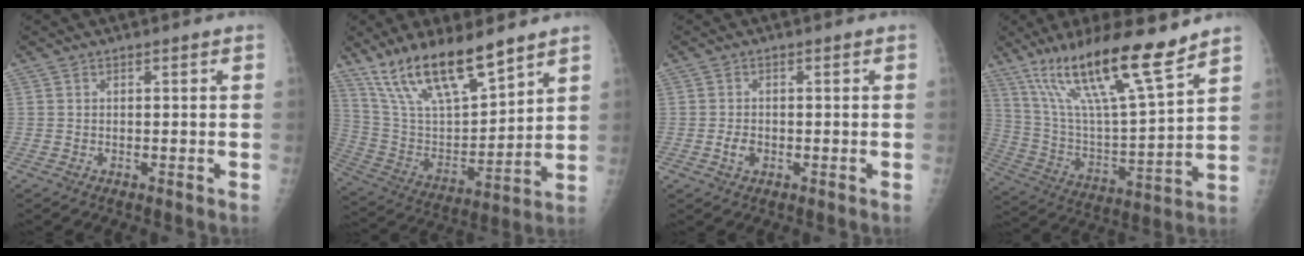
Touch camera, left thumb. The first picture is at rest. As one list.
[{"total": 18.7, "force": [13.6, 5.8, 11.6], "torque": [-0.180, -0.062, 0.262]}, {"total": 2.3, "force": [-0.6, 1.7, 1.4], "torque": [-0.021, 0.003, -0.011]}, {"total": 20.8, "force": [14.4, 3.0, 14.8], "torque": [-0.245, -0.062, 0.263]}]